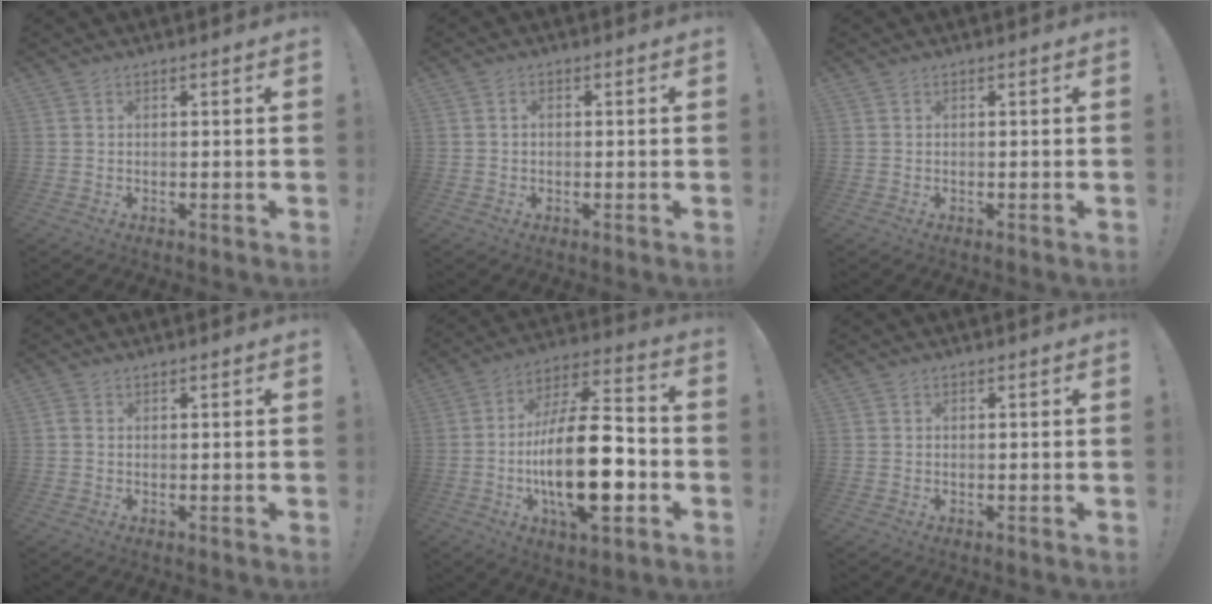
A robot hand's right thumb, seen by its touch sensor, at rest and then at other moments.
{"total": 1.2, "force": [-0.2, 0.9, 0.8], "torque": [-0.019, 0.006, -0.004]}
{"total": 0.0}
{"total": 0.6, "force": [0.3, 0.4, 0.4], "torque": [-0.004, 0.001, 0.005]}
{"total": 23.8, "force": [-5.4, 9.1, 21.3], "torque": [-0.387, 0.019, -0.087]}
{"total": 0.0}